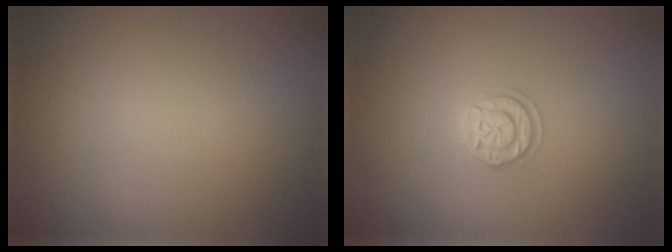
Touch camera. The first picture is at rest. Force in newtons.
{"total": 1.7, "press": 1.7, "slide": 0.2}